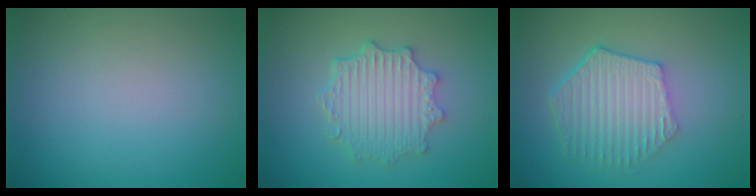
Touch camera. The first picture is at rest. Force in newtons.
{"total": 4.5, "press": 3.7, "slide": 2.7}
{"total": 5.8, "press": 4.3, "slide": 3.9}